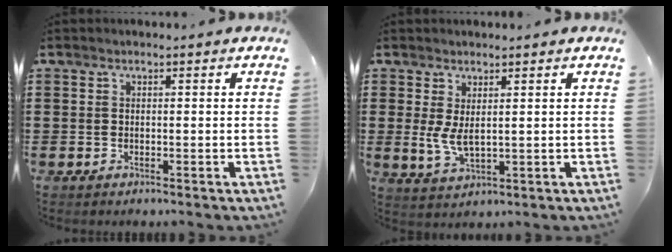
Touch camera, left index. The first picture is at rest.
{"total": 4.2, "force": [1.1, 1.8, 3.7], "torque": [-0.090, -0.004, 0.017]}